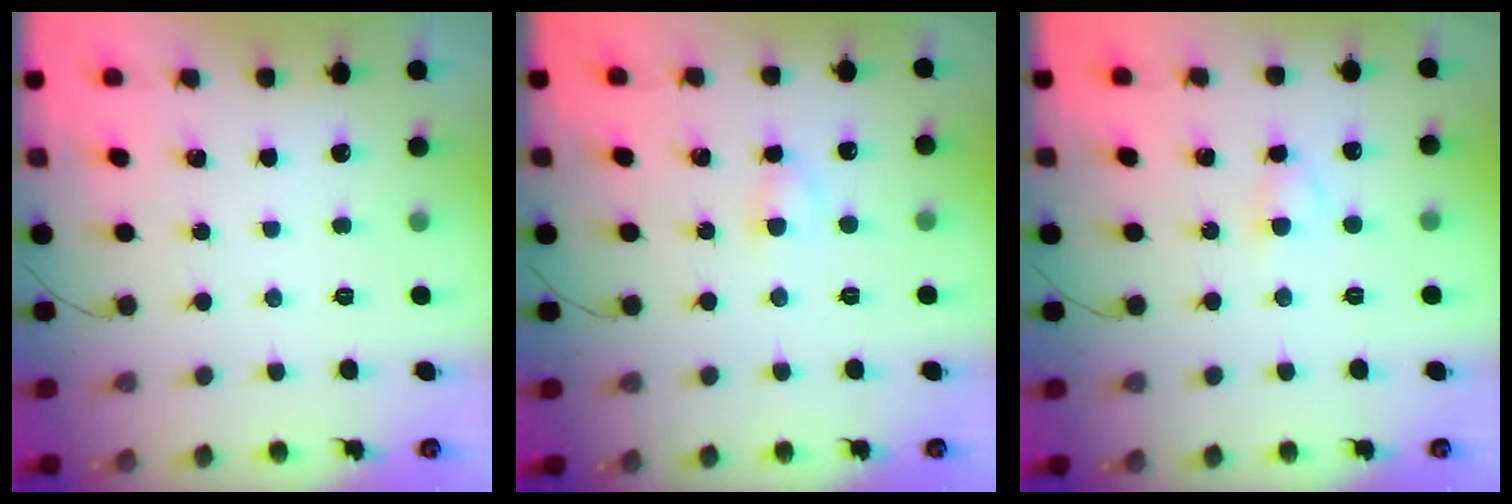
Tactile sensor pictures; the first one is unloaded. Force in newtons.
{"total": 2.9, "press": 2.7, "slide": 1.1}
{"total": 2.8, "press": 2.6, "slide": 1.1}